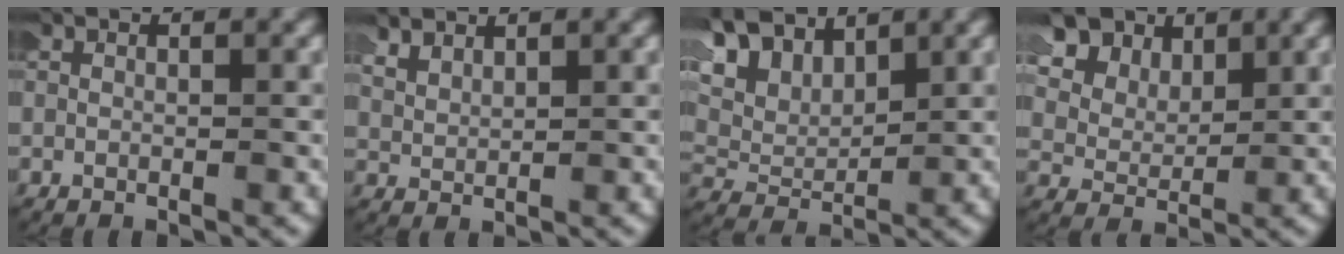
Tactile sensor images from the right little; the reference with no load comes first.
{"total": 1.8, "force": [1.5, 0.6, 0.6], "torque": [-0.022, -0.002, 0.037]}
{"total": 8.9, "force": [3.4, 6.3, 5.3], "torque": [-0.128, 0.001, 0.054]}
{"total": 10.1, "force": [5.5, 6.7, 5.3], "torque": [-0.106, 0.031, 0.072]}